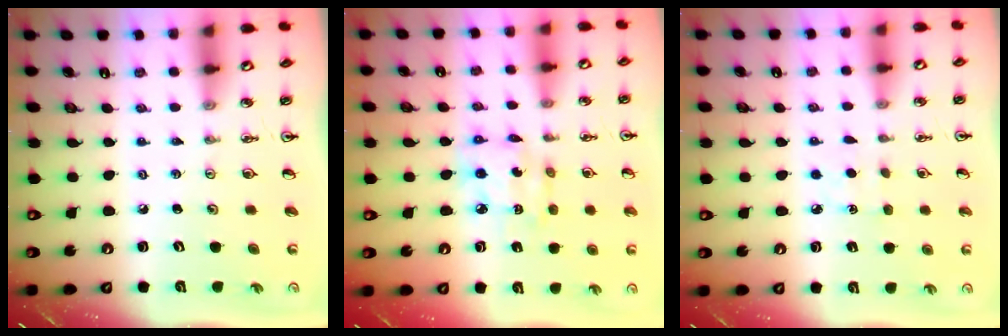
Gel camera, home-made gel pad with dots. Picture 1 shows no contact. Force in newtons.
{"total": 8.2, "press": 8.2, "slide": 0.7}
{"total": 2.9, "press": 2.9, "slide": 0.3}